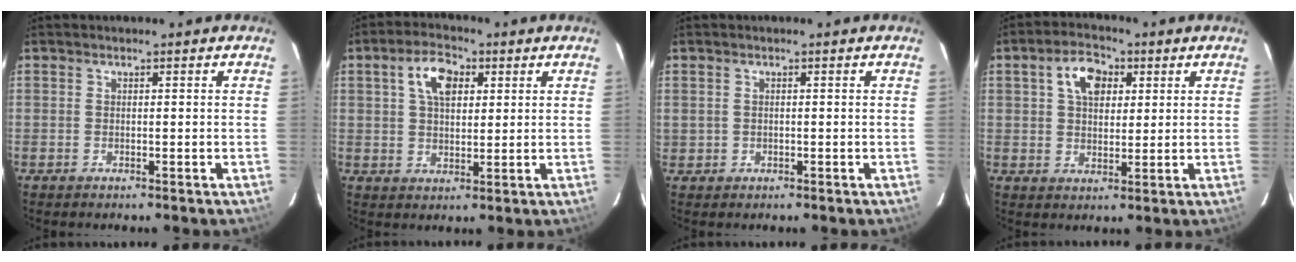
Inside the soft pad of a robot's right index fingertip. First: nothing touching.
{"total": 7.0, "force": [2.6, 4.0, 5.2], "torque": [-0.092, 0.022, 0.047]}
{"total": 1.2, "force": [0.1, 1.0, 0.5], "torque": [-0.010, 0.003, 0.006]}
{"total": 7.2, "force": [2.6, 4.6, 4.8], "torque": [-0.082, 0.026, 0.048]}